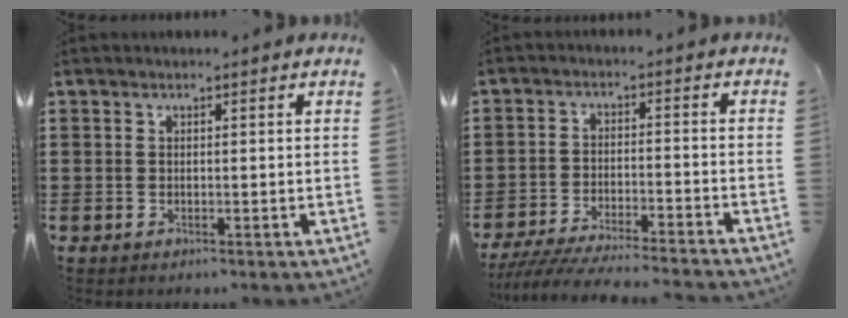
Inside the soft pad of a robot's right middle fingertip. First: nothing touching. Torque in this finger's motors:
{"motor_torque": [0.60, -0.42, 0.55, 0.17]}